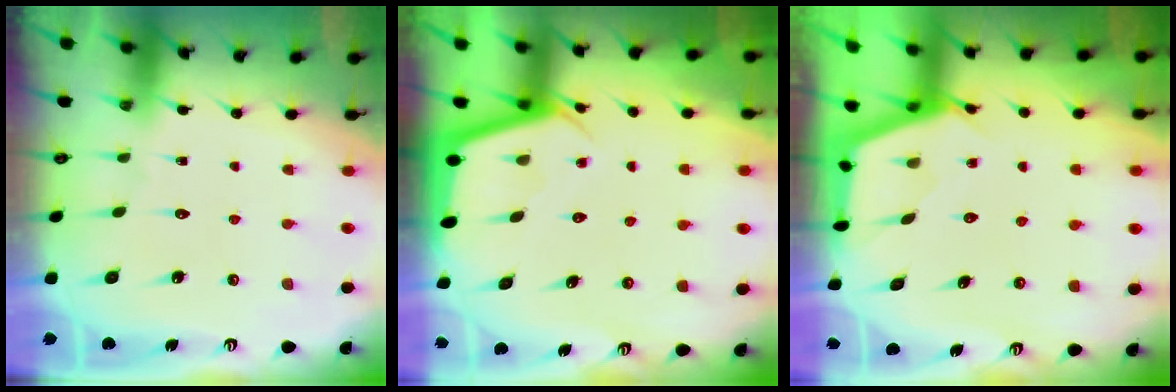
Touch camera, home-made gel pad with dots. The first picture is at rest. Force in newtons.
{"total": 2.9, "press": 2.8, "slide": 0.3}
{"total": 3.0, "press": 3.0, "slide": 0.4}